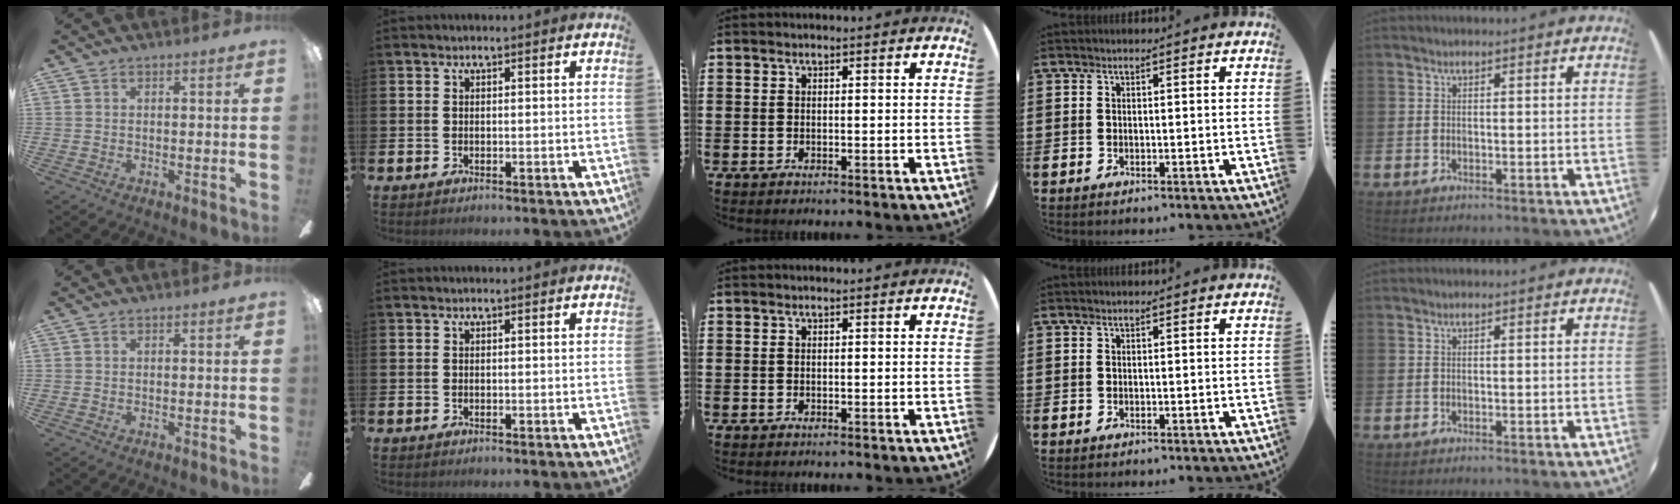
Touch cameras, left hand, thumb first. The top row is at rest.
{}